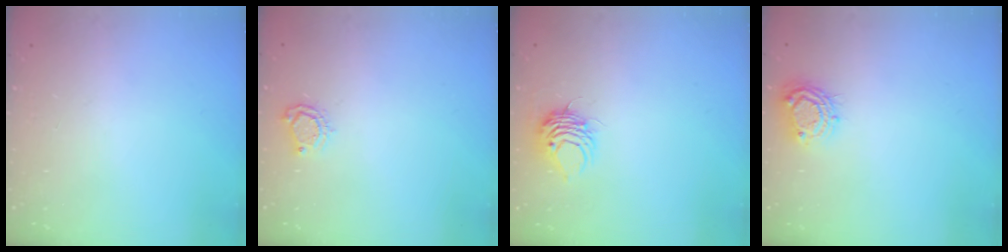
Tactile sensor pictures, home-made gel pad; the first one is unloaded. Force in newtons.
{"total": 5.5, "press": 5.5, "slide": 0.6}
{"total": 7.4, "press": 7.4, "slide": 0.3}
{"total": 8.1, "press": 8.1, "slide": 0.7}